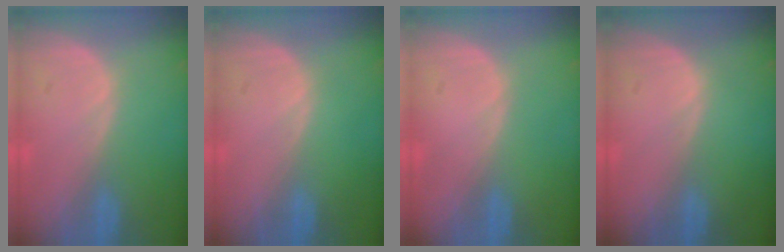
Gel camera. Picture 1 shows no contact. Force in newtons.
{"total": 0.0}
{"total": 0.0}
{"total": 0.0}